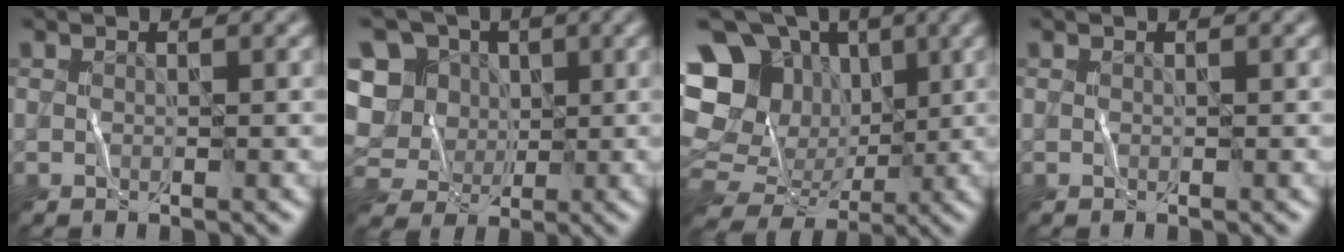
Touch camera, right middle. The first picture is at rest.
{"total": 12.4, "force": [2.4, 11.0, 5.2], "torque": [-0.140, 0.038, 0.025]}
{"total": 16.9, "force": [3.9, 14.4, 7.9], "torque": [-0.190, 0.026, 0.061]}
{"total": 0.0}